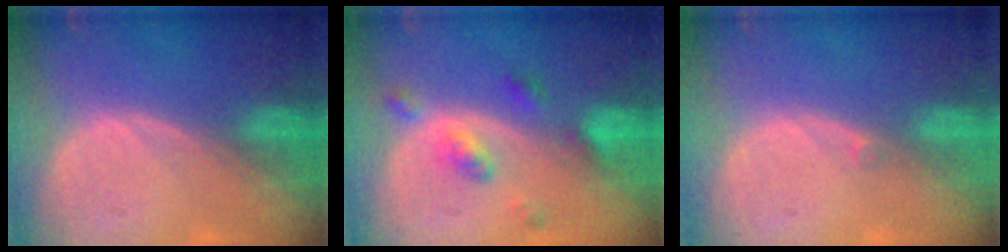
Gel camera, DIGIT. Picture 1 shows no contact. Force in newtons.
{"total": 5.1, "press": 4.6, "slide": 2.2}
{"total": 0.6, "press": 0.5, "slide": 0.3}